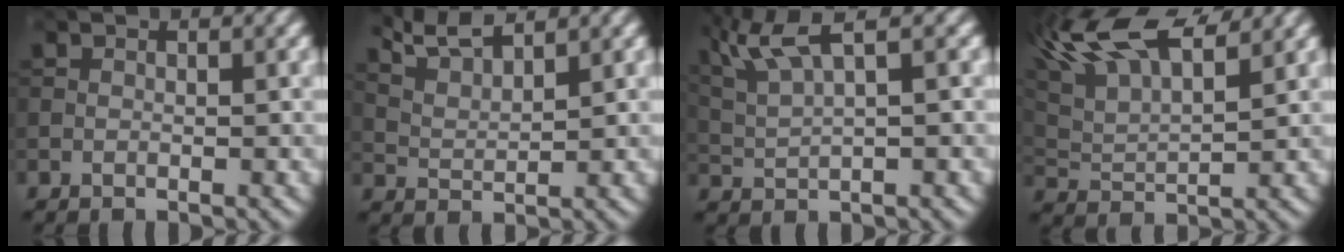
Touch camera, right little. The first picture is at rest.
{"total": 3.8, "force": [3.2, 0.7, 1.9], "torque": [-0.040, 0.005, 0.066]}
{"total": 5.5, "force": [3.3, 1.1, 4.3], "torque": [-0.093, 0.021, 0.070]}
{"total": 10.3, "force": [7.2, 3.3, 6.6], "torque": [-0.148, 0.026, 0.126]}